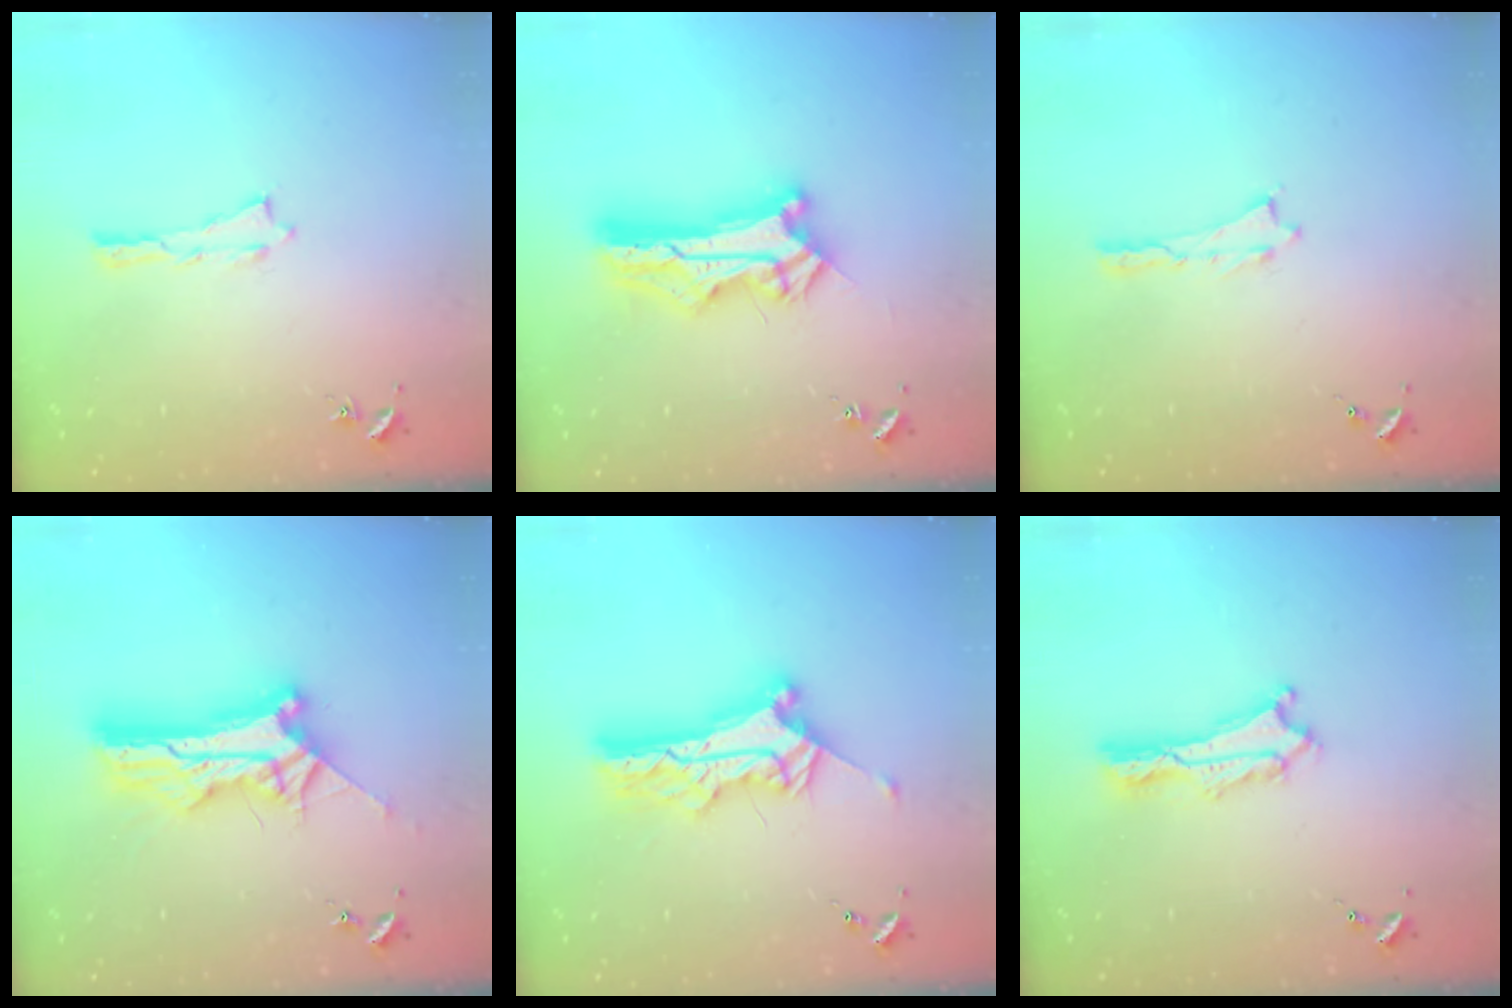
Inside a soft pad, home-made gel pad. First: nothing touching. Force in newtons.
{"total": 11.6, "press": 11.6, "slide": 1.0}
{"total": 0.0}
{"total": 12.6, "press": 12.6, "slide": 1.2}
{"total": 10.8, "press": 10.8, "slide": 0.9}
{"total": 2.2, "press": 2.2, "slide": 0.3}